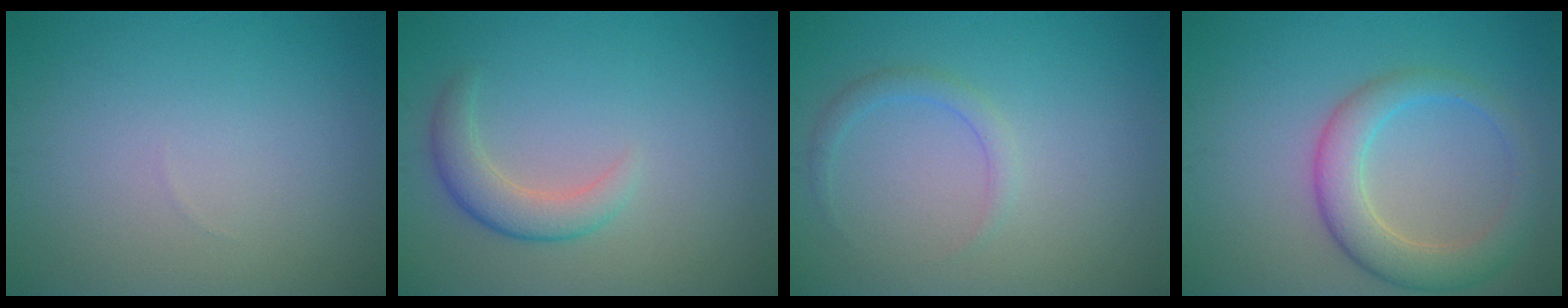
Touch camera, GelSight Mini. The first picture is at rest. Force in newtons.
{"total": 2.9, "press": 2.9, "slide": 0.2}
{"total": 1.4, "press": 1.4, "slide": 0.2}
{"total": 4.8, "press": 4.8, "slide": 0.3}